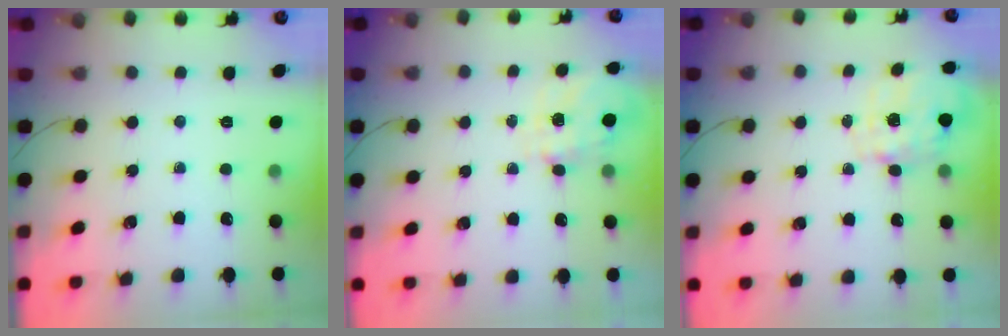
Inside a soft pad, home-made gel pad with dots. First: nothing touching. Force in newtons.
{"total": 8.7, "press": 8.7, "slide": 0.9}
{"total": 2.9, "press": 2.7, "slide": 0.9}